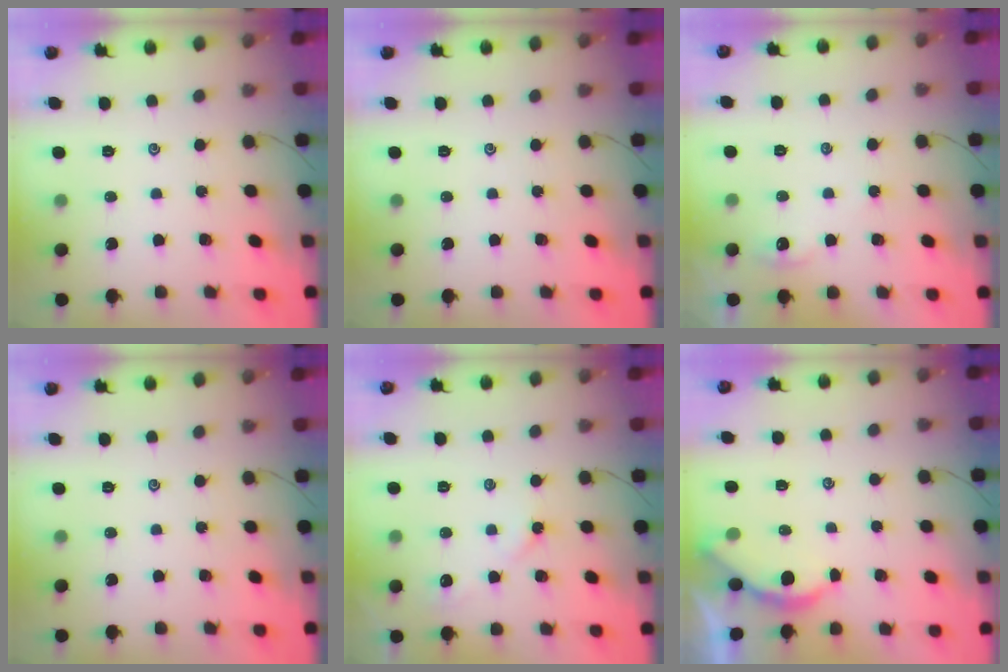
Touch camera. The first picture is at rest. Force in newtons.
{"total": 0.0}
{"total": 2.6, "press": 2.6, "slide": 0.3}
{"total": 0.0}
{"total": 3.8, "press": 3.8, "slide": 0.5}
{"total": 1.9, "press": 1.9, "slide": 0.1}